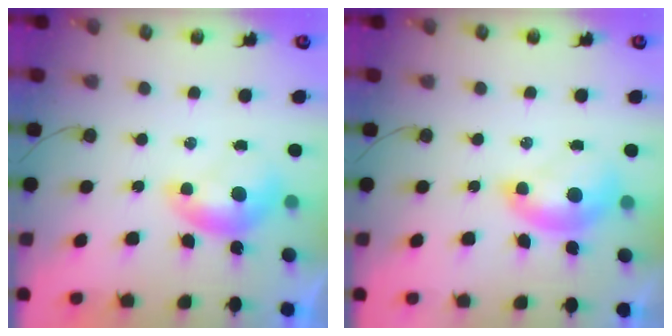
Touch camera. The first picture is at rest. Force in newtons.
{"total": 2.0, "press": 2.0, "slide": 0.4}